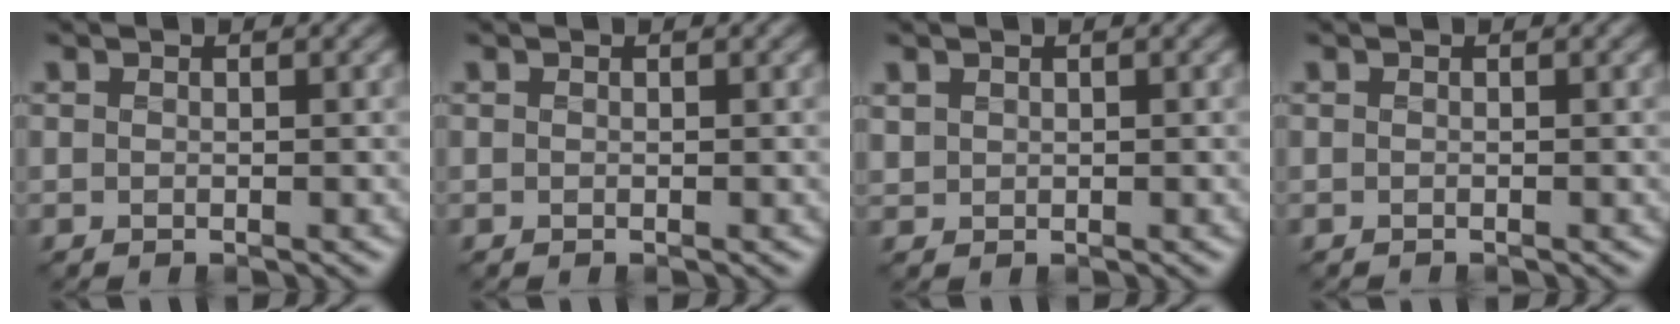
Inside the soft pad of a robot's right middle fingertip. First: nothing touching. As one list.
[{"total": 0.0}, {"total": 0.7, "force": [0.5, 0.5, 0.1], "torque": [-0.008, 0.000, 0.013]}, {"total": 0.0}]